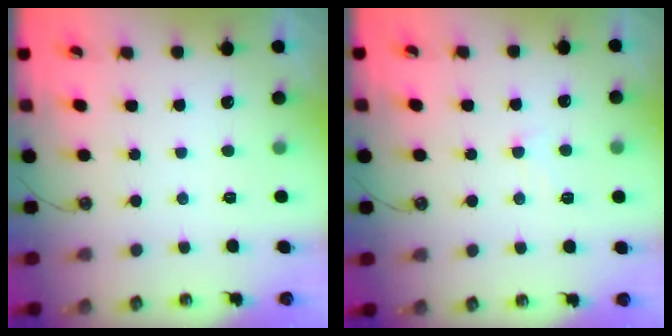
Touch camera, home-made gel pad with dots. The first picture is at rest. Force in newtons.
{"total": 0.7, "press": 0.5, "slide": 0.5}